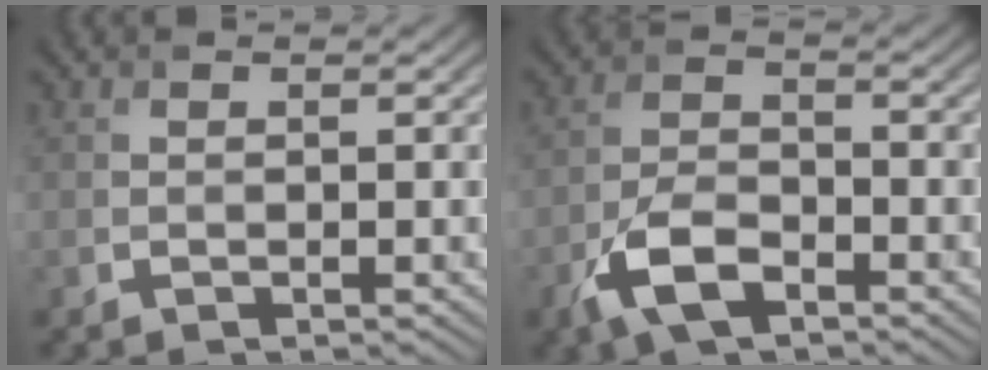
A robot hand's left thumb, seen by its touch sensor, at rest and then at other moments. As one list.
[{"total": 6.4, "force": [-3.6, 3.0, 4.4], "torque": [-0.094, -0.004, -0.082]}]